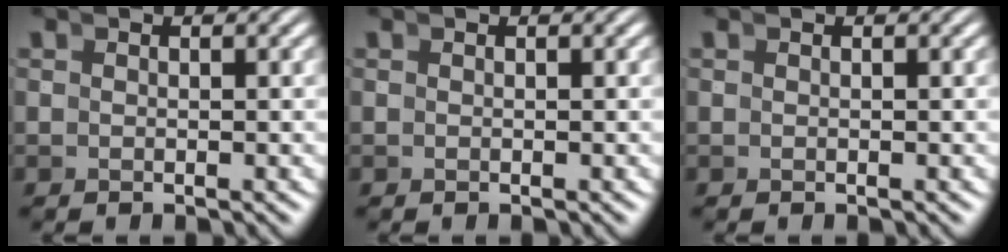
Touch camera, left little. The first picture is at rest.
{"total": 0.0}
{"total": 0.0}